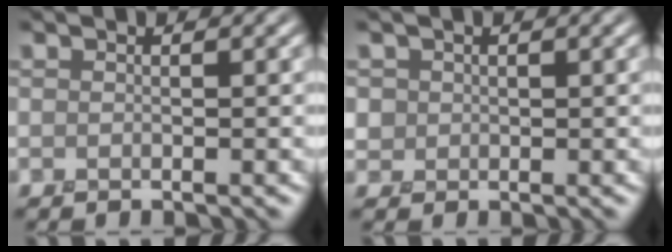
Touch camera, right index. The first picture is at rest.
{"total": 1.5, "force": [0.9, 1.0, -0.6], "torque": [0.021, 0.008, 0.013]}